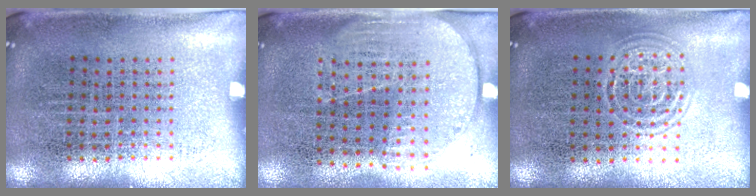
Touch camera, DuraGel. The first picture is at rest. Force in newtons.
{"total": 1.7, "press": 1.4, "slide": 0.8}
{"total": 1.3, "press": 1.3, "slide": 0.2}